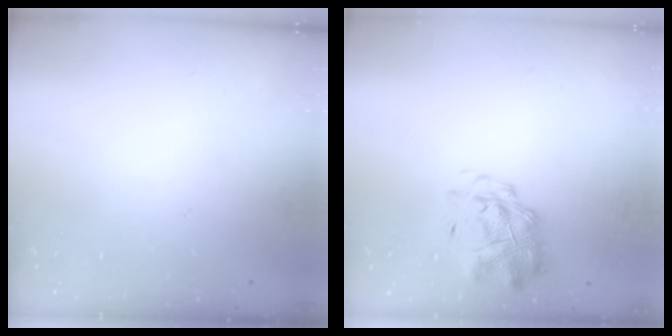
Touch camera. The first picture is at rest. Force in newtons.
{"total": 2.9, "press": 2.8, "slide": 0.7}